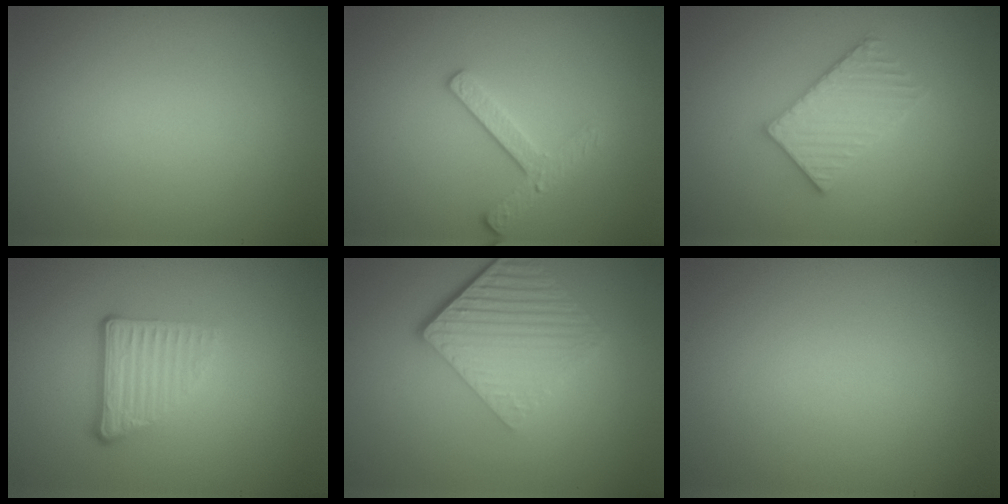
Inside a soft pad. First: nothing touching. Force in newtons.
{"total": 2.4, "press": 2.3, "slide": 0.5}
{"total": 3.4, "press": 3.4, "slide": 0.5}
{"total": 4.0, "press": 2.7, "slide": 2.9}
{"total": 6.4, "press": 4.3, "slide": 4.8}
{"total": 0.0}